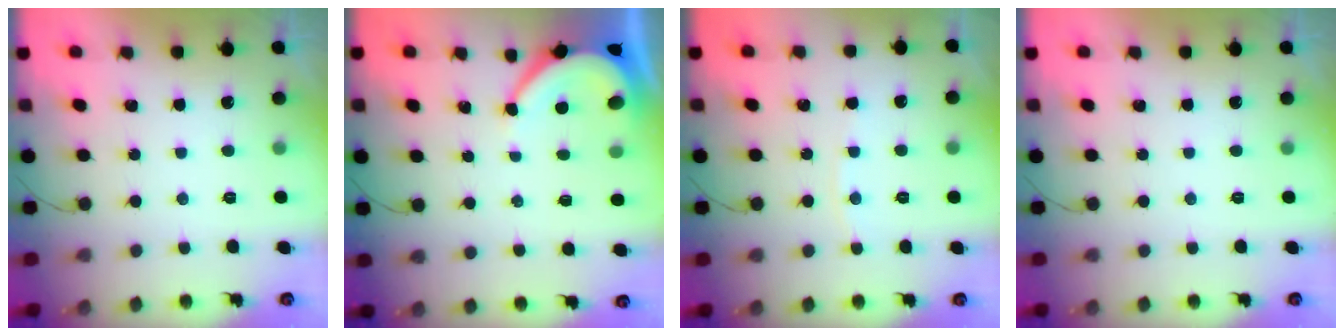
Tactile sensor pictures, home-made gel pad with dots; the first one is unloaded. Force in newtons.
{"total": 6.0, "press": 6.0, "slide": 0.5}
{"total": 3.9, "press": 3.8, "slide": 0.6}
{"total": 0.0}